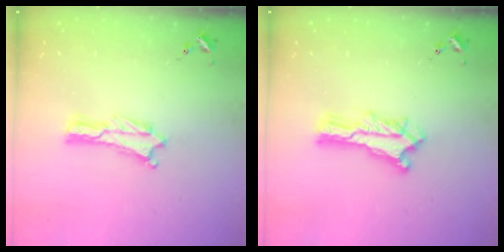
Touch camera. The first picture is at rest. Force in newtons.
{"total": 1.4, "press": 1.4, "slide": 0.2}